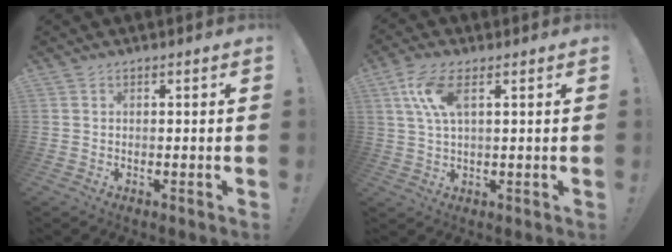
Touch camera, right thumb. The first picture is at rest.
{"total": 8.6, "force": [3.4, 3.2, 7.2], "torque": [-0.136, -0.003, 0.064]}